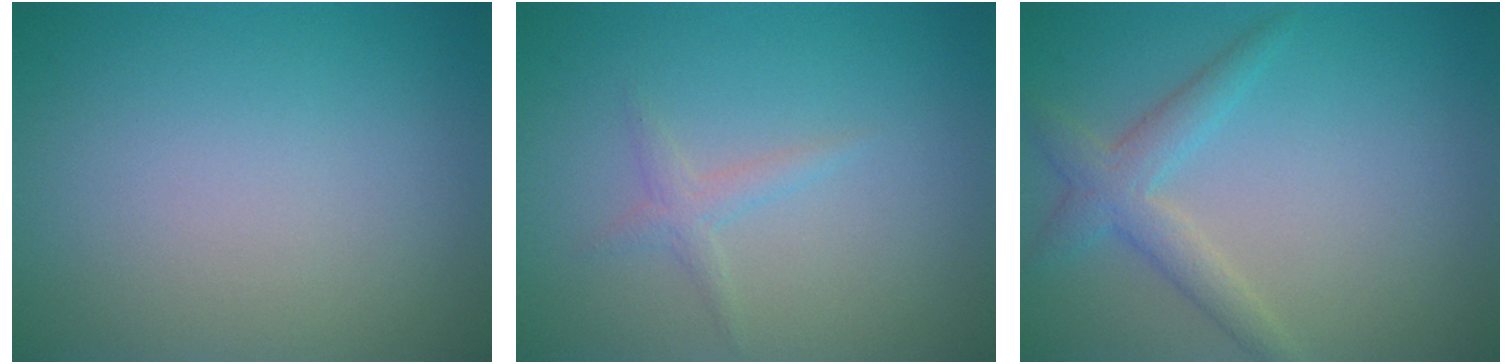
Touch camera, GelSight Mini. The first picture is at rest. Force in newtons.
{"total": 1.3, "press": 1.3, "slide": 0.1}
{"total": 2.8, "press": 2.8, "slide": 0.1}